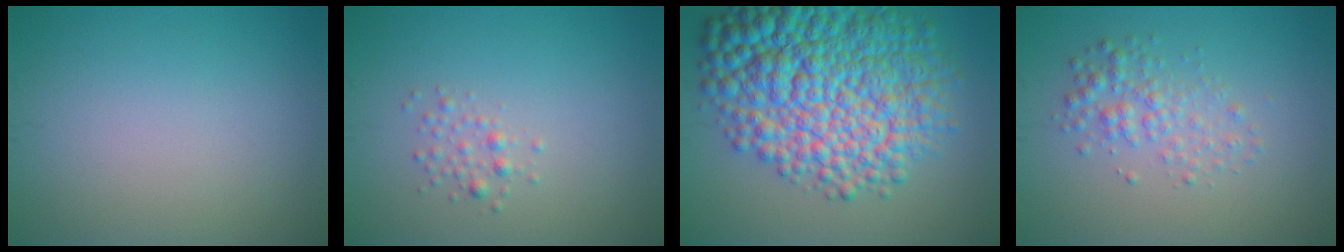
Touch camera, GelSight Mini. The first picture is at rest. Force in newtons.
{"total": 1.2, "press": 1.2, "slide": 0.1}
{"total": 13.8, "press": 13.8, "slide": 0.3}
{"total": 2.5, "press": 2.5, "slide": 0.0}